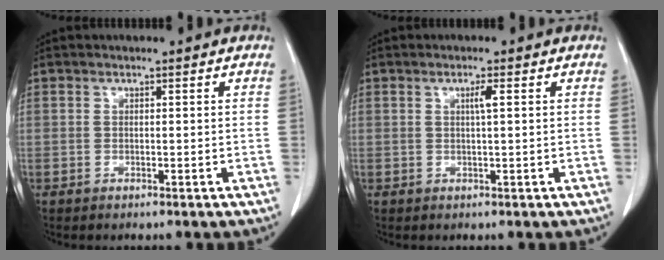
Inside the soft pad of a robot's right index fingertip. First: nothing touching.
{"total": 1.5, "force": [0.4, -0.2, 1.5], "torque": [-0.027, 0.001, 0.006]}